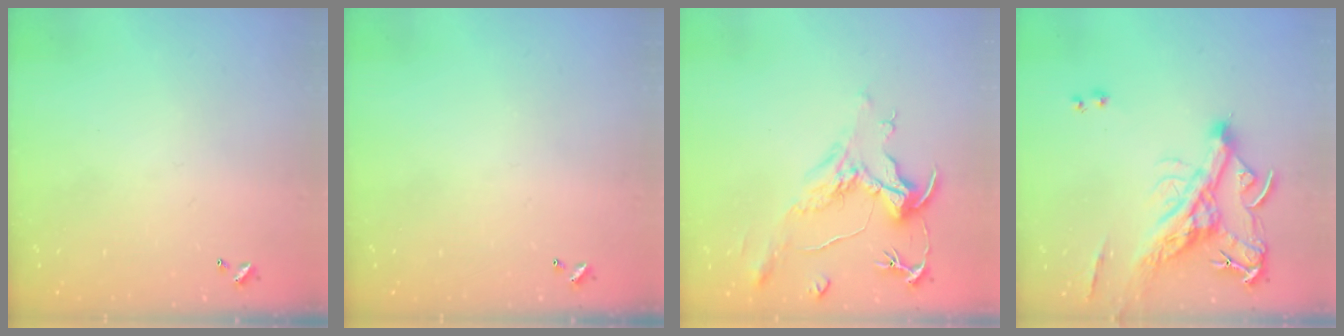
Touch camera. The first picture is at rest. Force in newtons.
{"total": 0.0}
{"total": 2.1, "press": 1.7, "slide": 1.3}
{"total": 11.1, "press": 10.7, "slide": 2.6}